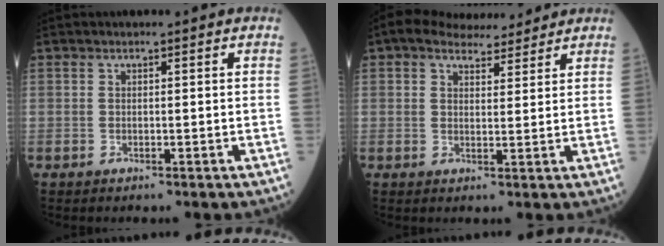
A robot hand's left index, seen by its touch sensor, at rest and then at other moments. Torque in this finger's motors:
{"motor_torque": [1.05, -1.09, 0.14, 0.05]}